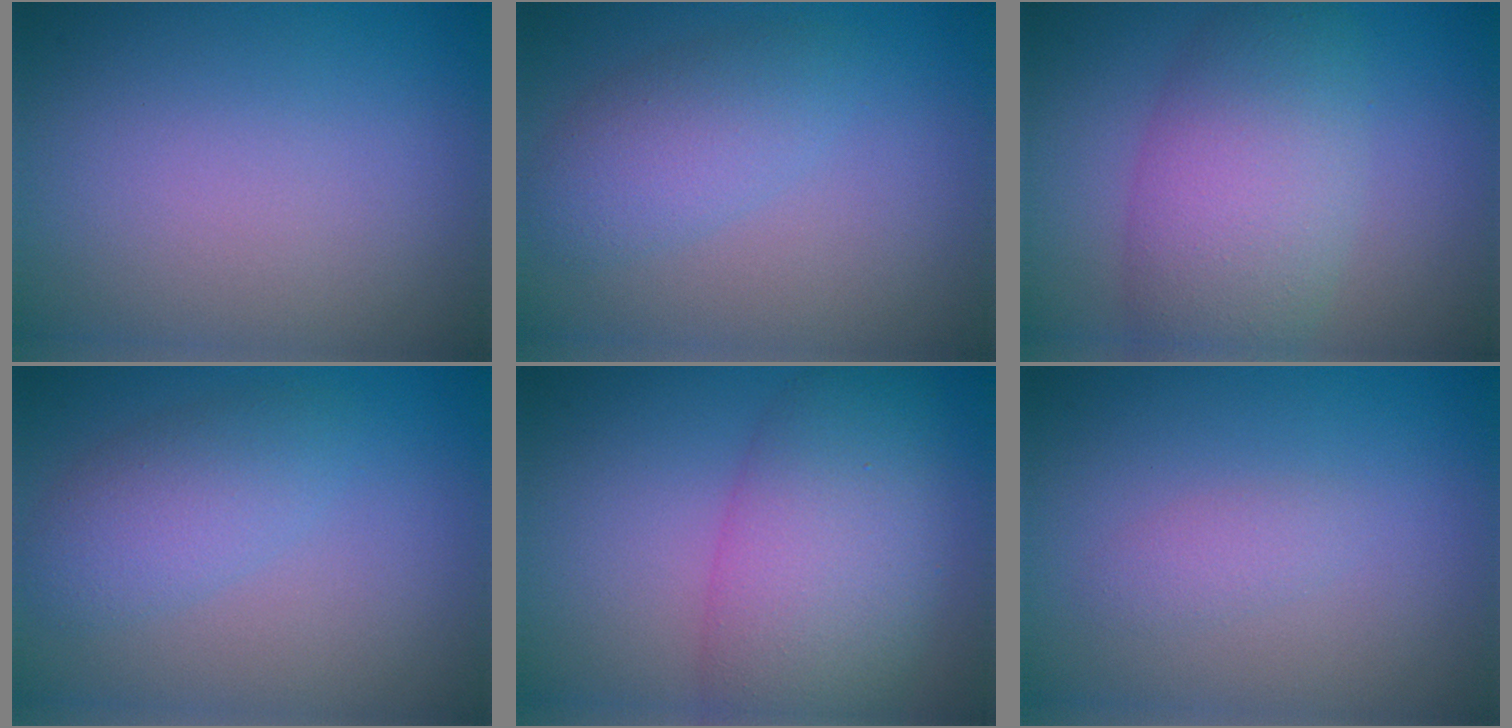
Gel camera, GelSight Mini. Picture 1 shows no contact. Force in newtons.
{"total": 3.1, "press": 3.1, "slide": 0.2}
{"total": 6.9, "press": 6.9, "slide": 0.4}
{"total": 3.1, "press": 3.1, "slide": 0.2}
{"total": 8.0, "press": 7.9, "slide": 0.5}
{"total": 1.2, "press": 1.2, "slide": 0.1}